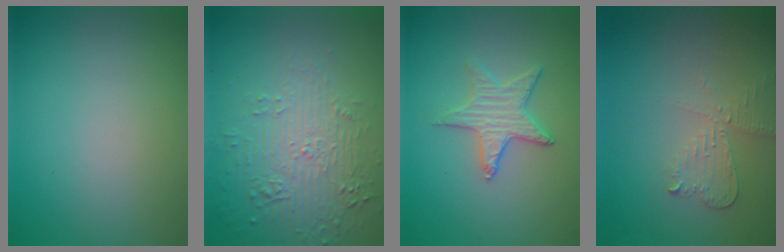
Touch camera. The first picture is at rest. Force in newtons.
{"total": 5.8, "press": 3.7, "slide": 4.4}
{"total": 2.8, "press": 2.7, "slide": 0.7}
{"total": 2.2, "press": 2.2, "slide": 0.2}